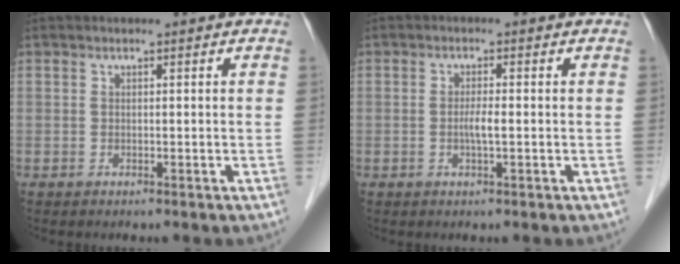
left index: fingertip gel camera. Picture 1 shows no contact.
{"total": 2.1, "force": [-0.3, 0.1, 2.1], "torque": [-0.041, -0.001, -0.006]}